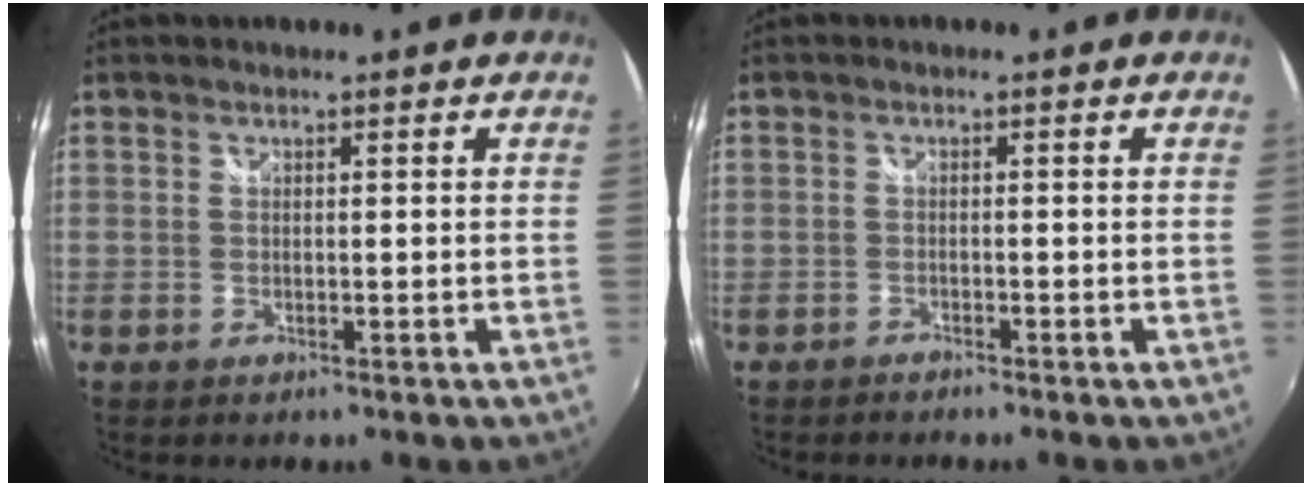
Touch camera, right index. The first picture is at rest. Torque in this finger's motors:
{"motor_torque": [-0.12, -0.13, -0.07, -0.01]}